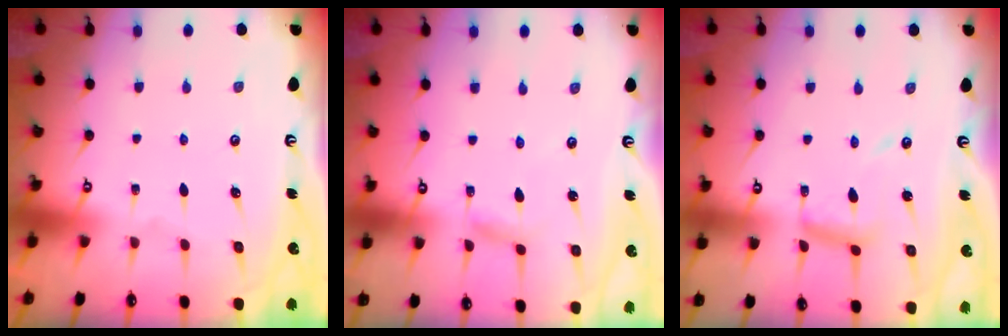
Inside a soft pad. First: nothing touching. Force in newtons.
{"total": 2.8, "press": 2.8, "slide": 0.1}
{"total": 9.6, "press": 9.6, "slide": 0.7}